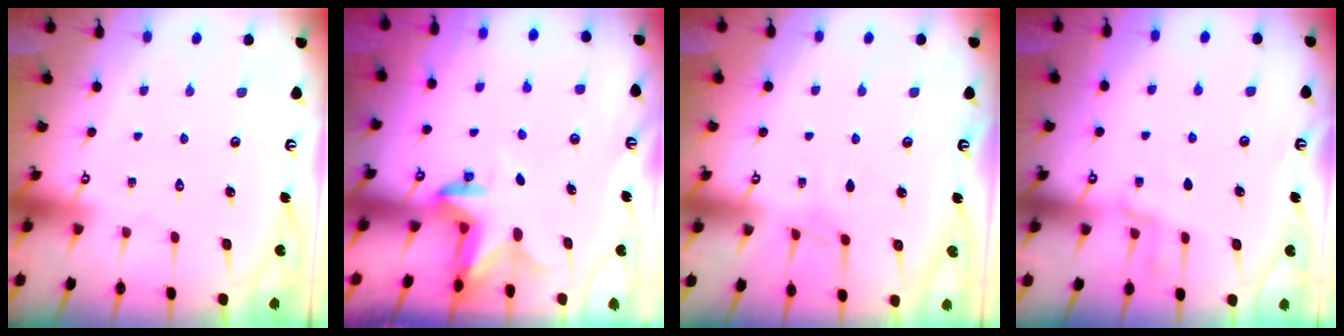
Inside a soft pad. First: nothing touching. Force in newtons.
{"total": 2.8, "press": 2.8, "slide": 0.5}
{"total": 4.1, "press": 4.1, "slide": 0.6}
{"total": 5.5, "press": 5.3, "slide": 1.3}